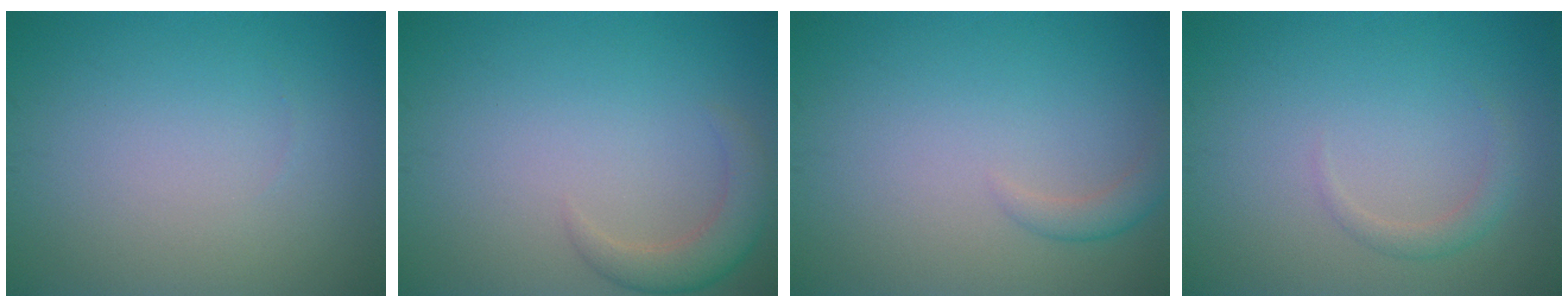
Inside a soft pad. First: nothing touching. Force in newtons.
{"total": 2.9, "press": 2.9, "slide": 0.3}
{"total": 1.5, "press": 1.5, "slide": 0.1}
{"total": 1.3, "press": 1.3, "slide": 0.1}